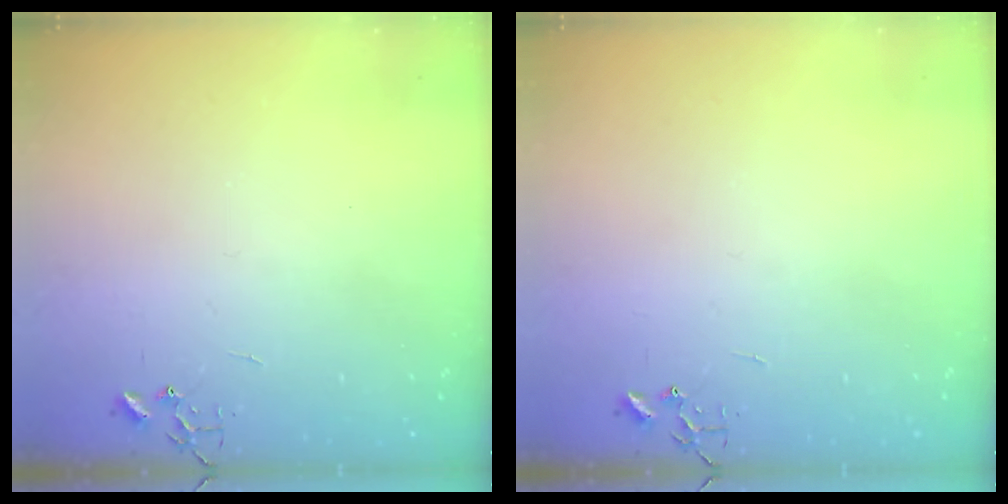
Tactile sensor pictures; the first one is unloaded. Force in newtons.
{"total": 0.0}